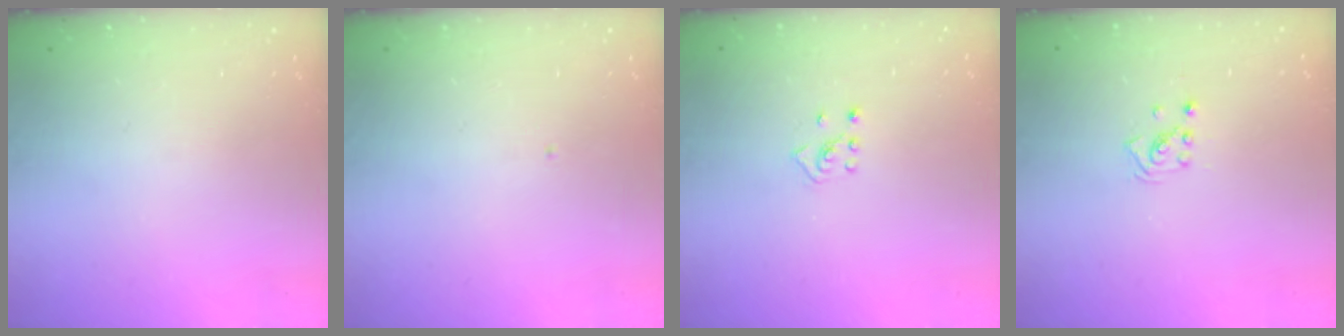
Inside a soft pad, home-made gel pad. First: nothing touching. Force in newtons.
{"total": 0.0}
{"total": 2.5, "press": 2.4, "slide": 0.7}
{"total": 1.9, "press": 1.9, "slide": 0.1}